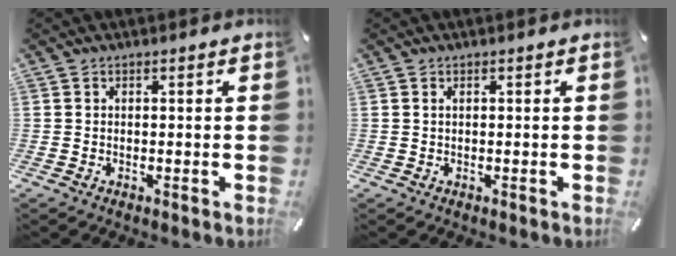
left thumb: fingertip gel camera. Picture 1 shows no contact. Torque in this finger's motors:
{"motor_torque": [-0.47, -0.18, 0.25, 0.09, -0.13]}